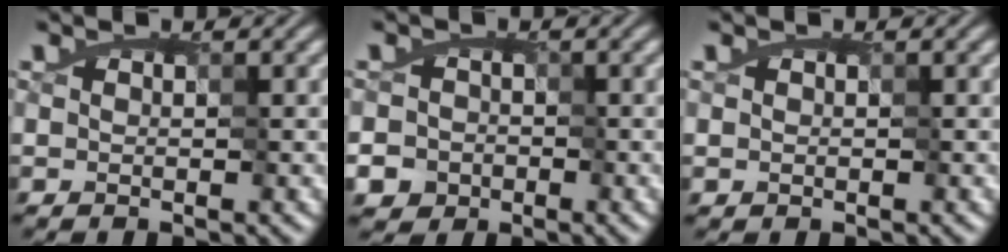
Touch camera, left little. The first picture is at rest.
{"total": 2.7, "force": [-1.1, 2.4, 0.2], "torque": [0.010, 0.007, -0.024]}
{"total": 0.0}